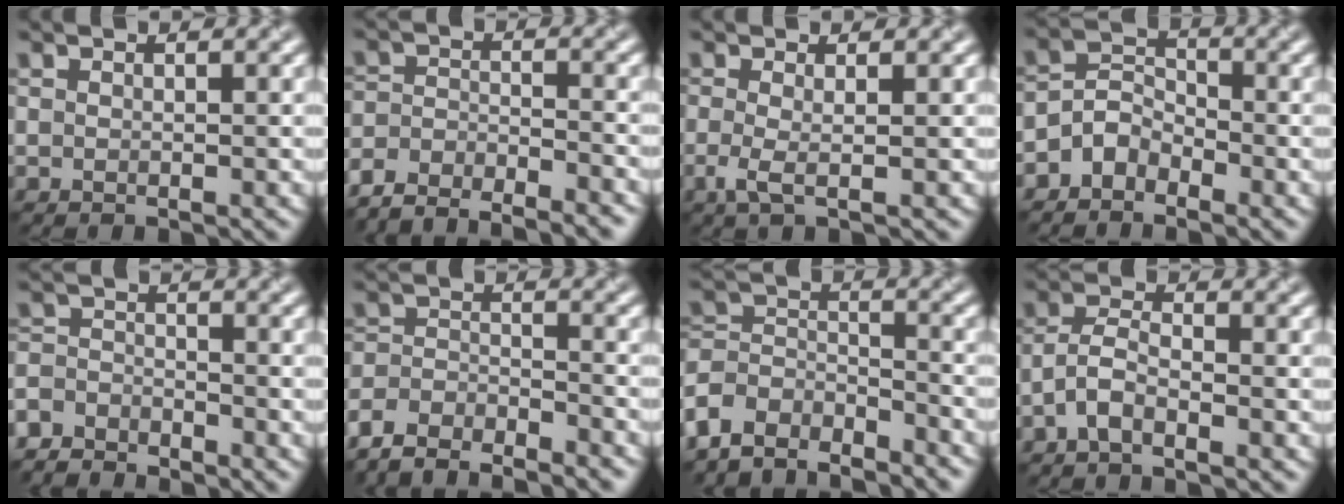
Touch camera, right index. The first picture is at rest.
{"total": 5.9, "force": [-5.7, 0.9, 1.3], "torque": [-0.020, -0.013, -0.099]}
{"total": 1.8, "force": [-0.3, 0.3, 1.8], "torque": [-0.046, -0.003, -0.009]}
{"total": 2.5, "force": [-1.9, 1.5, 0.8], "torque": [-0.013, 0.015, -0.044]}
{"total": 4.5, "force": [-4.2, 1.3, 0.7], "torque": [-0.011, -0.010, -0.089]}
{"total": 6.0, "force": [-5.8, 1.1, 1.3], "torque": [-0.026, -0.011, -0.111]}
{"total": 6.7, "force": [-5.8, 2.8, 1.7], "torque": [-0.029, -0.006, -0.110]}
{"total": 2.4, "force": [-1.5, 0.7, 1.7], "torque": [-0.042, 0.010, -0.039]}